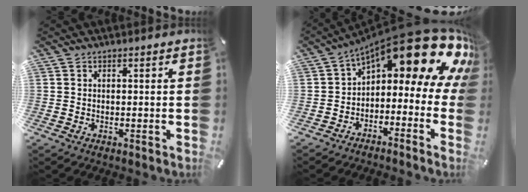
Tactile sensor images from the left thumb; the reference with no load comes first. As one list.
[{"total": 21.2, "force": [12.4, 7.7, 15.3], "torque": [-0.213, -0.093, 0.208]}]